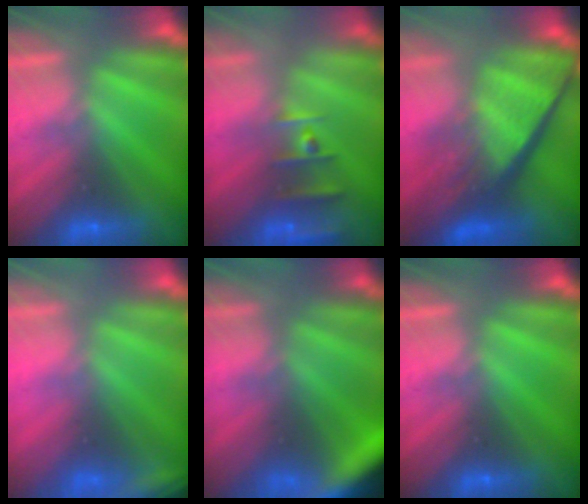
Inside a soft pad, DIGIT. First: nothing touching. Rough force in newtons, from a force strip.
{"total": 2.4}
{"total": 8.0}
{"total": 2.3}
{"total": 8.0}
{"total": 0.0}